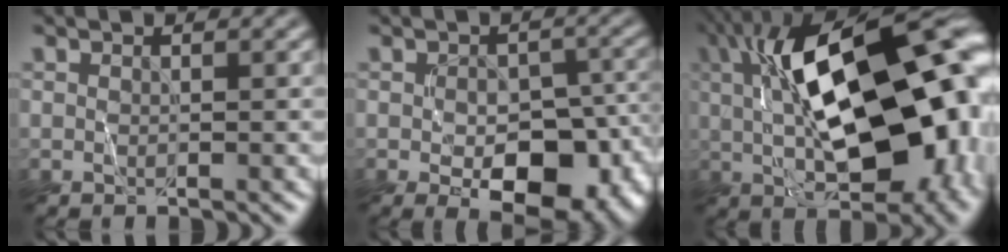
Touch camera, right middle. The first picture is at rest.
{"total": 9.8, "force": [-3.8, 5.1, 7.4], "torque": [-0.107, -0.009, -0.047]}
{"total": 18.6, "force": [1.4, 8.9, 16.3], "torque": [-0.225, 0.015, 0.024]}